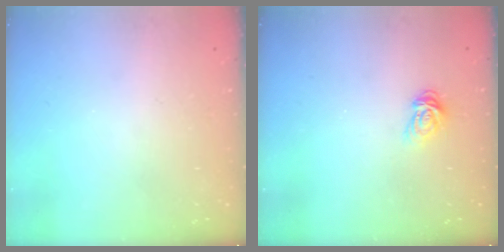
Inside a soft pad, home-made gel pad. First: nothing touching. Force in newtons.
{"total": 5.9, "press": 5.8, "slide": 0.9}